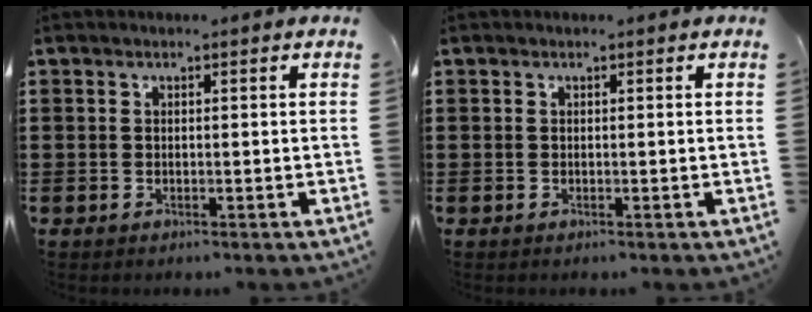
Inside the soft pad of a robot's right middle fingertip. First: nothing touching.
{"total": 0.0}